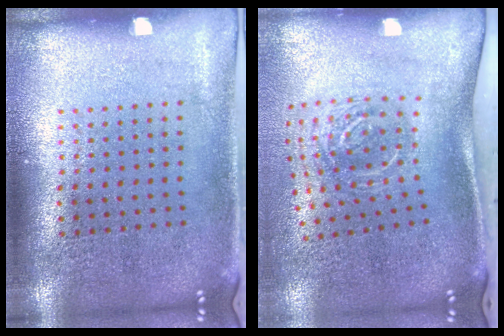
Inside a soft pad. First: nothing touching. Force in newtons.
{"total": 2.0, "press": 1.3, "slide": 1.5}